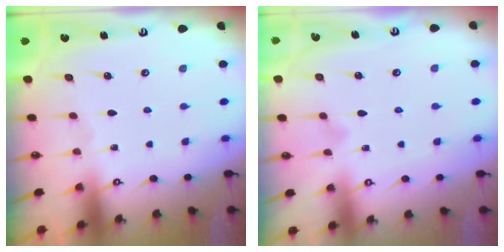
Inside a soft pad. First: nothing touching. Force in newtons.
{"total": 4.0, "press": 4.0, "slide": 0.2}